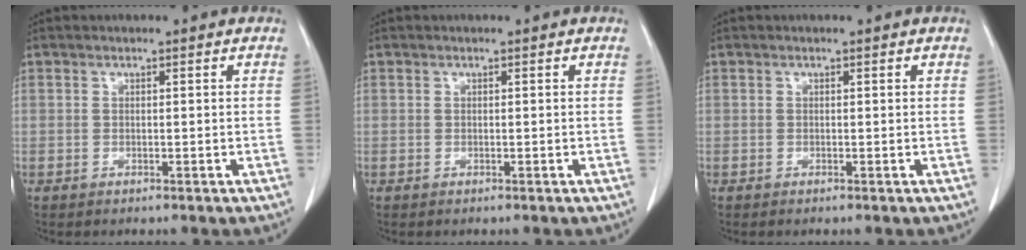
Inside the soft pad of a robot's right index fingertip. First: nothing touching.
{"total": 0.0}
{"total": 0.0}